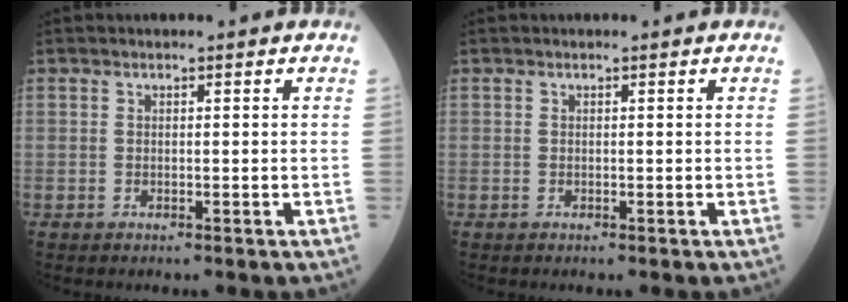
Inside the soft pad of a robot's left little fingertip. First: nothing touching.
{"total": 0.0}